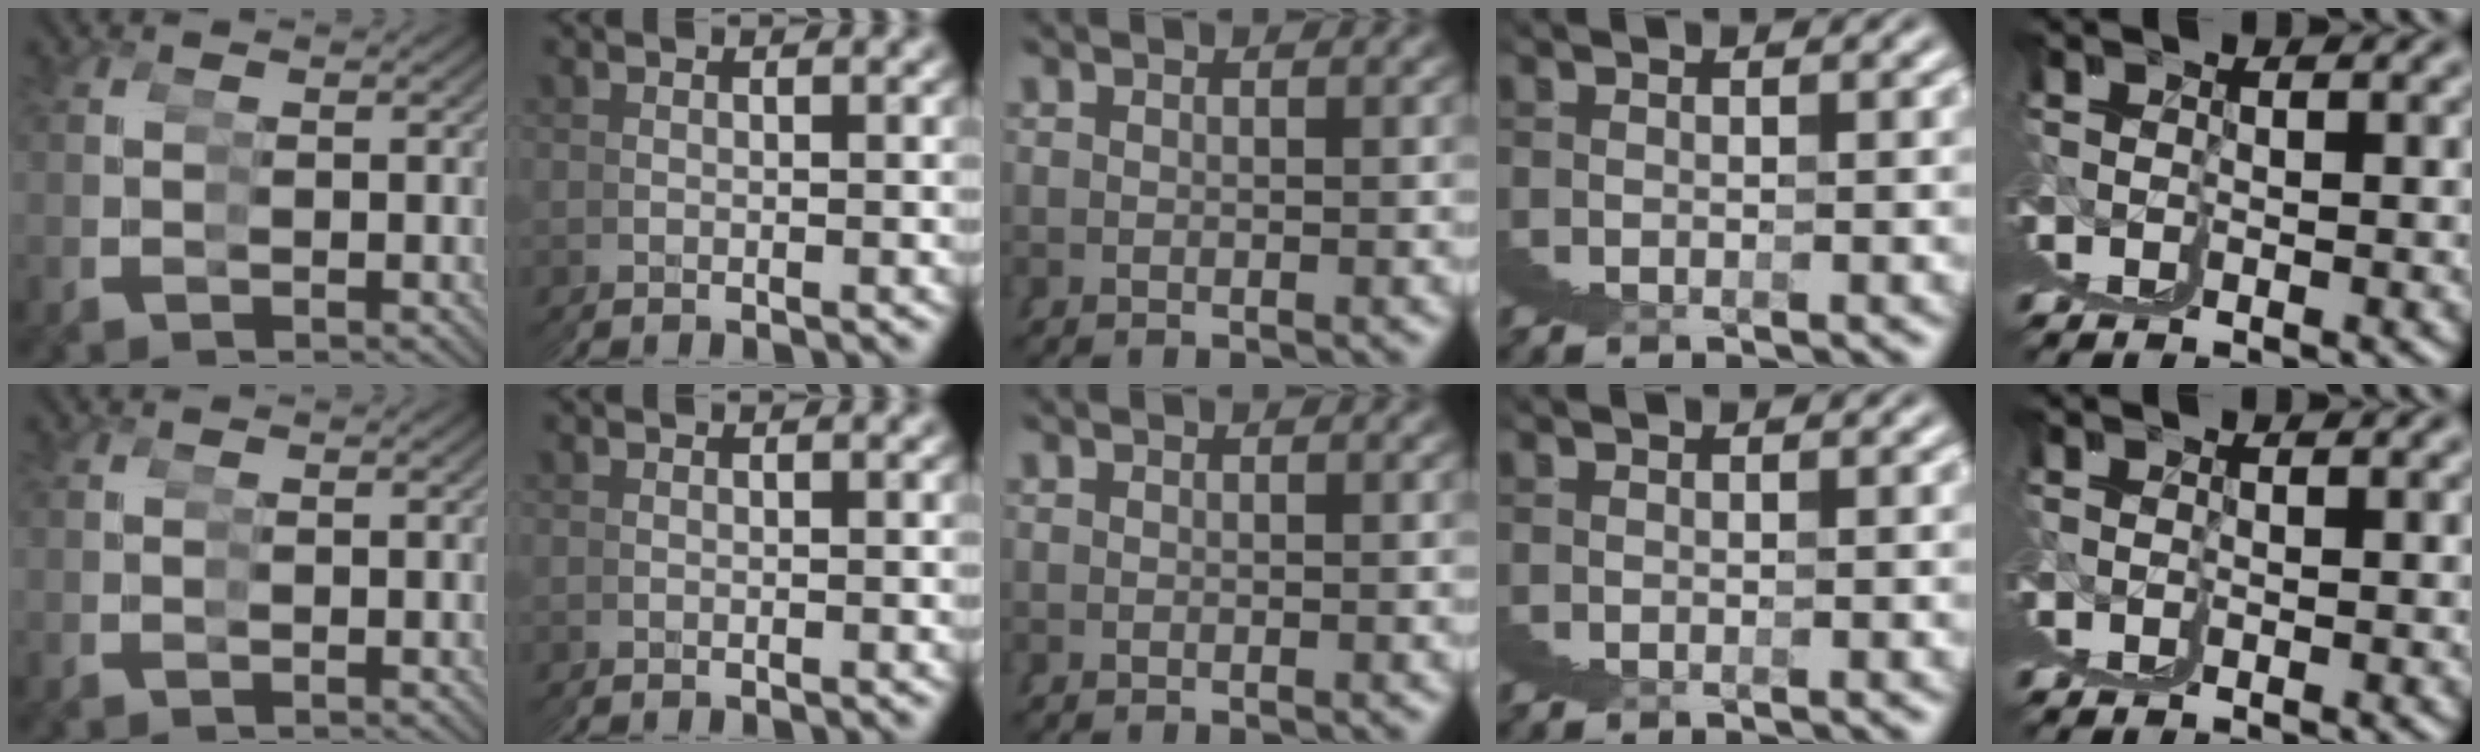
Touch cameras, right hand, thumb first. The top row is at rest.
{}